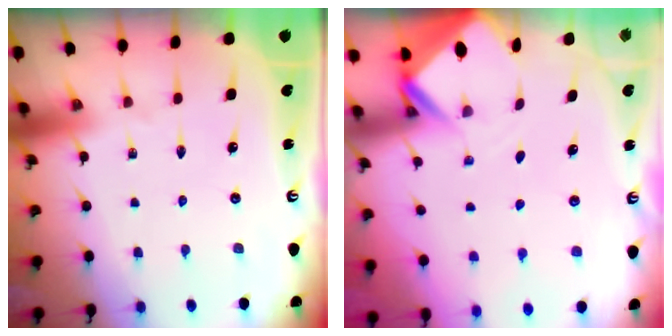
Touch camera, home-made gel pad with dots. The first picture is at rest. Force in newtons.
{"total": 2.9, "press": 2.9, "slide": 0.2}